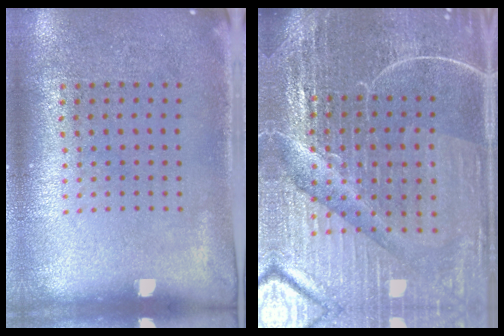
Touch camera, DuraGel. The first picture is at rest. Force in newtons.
{"total": 6.3, "press": 5.7, "slide": 2.8}